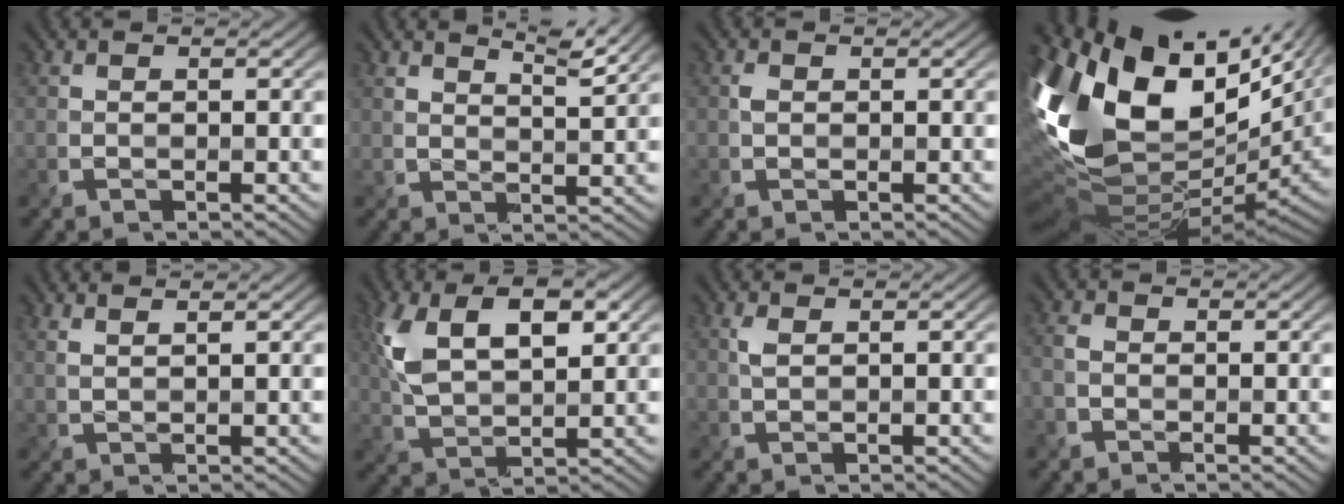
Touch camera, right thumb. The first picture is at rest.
{"total": 3.7, "force": [3.1, 0.6, 1.9], "torque": [-0.035, -0.004, 0.060]}
{"total": 0.9, "force": [0.0, 0.7, 0.5], "torque": [-0.015, -0.002, 0.002]}
{"total": 19.1, "force": [3.7, 10.8, 15.4], "torque": [-0.322, -0.035, 0.088]}
{"total": 2.8, "force": [2.0, 0.8, 1.7], "torque": [-0.016, 0.002, 0.023]}
{"total": 10.2, "force": [3.6, 5.1, 8.1], "torque": [-0.178, 0.004, 0.065]}
{"total": 1.2, "force": [0.5, 0.4, 1.0], "torque": [-0.030, 0.002, 0.012]}
{"total": 2.3, "force": [-0.7, 1.7, 1.3], "torque": [-0.039, -0.005, -0.019]}